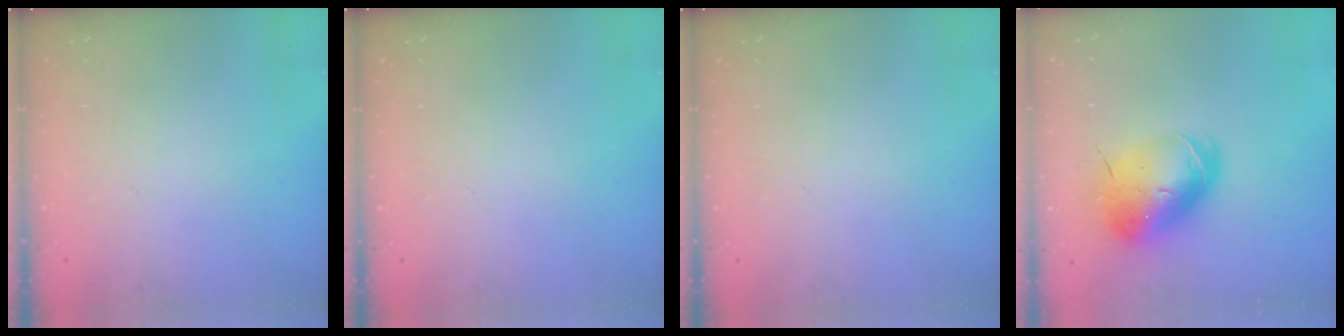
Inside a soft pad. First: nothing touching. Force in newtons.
{"total": 0.0}
{"total": 0.0}
{"total": 13.5, "press": 13.3, "slide": 2.4}